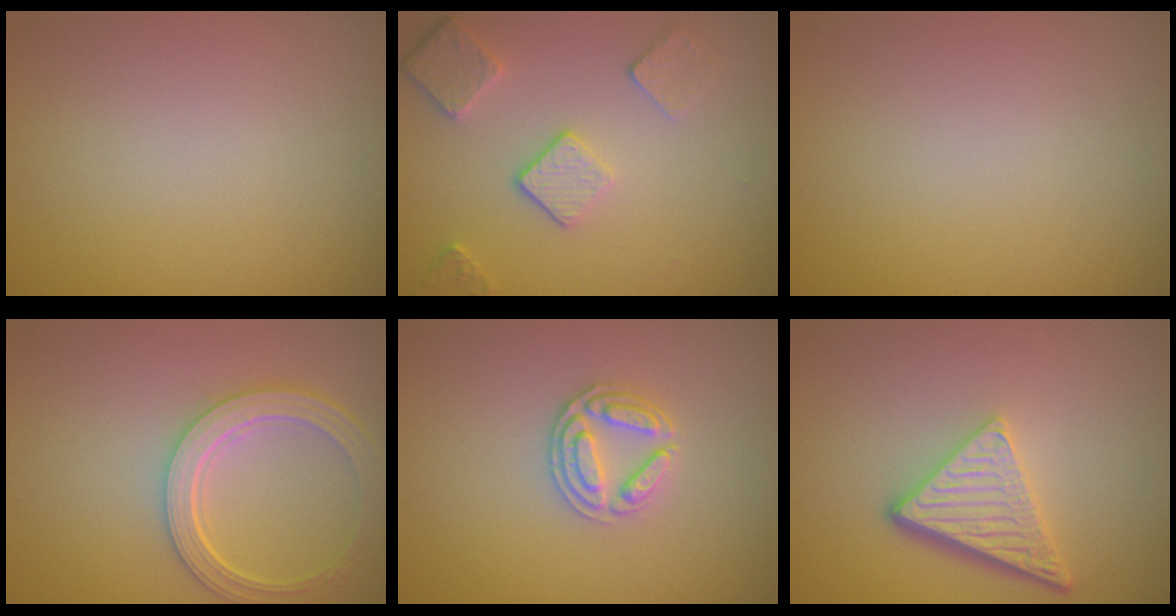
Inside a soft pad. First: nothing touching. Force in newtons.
{"total": 3.7, "press": 3.0, "slide": 2.3}
{"total": 0.0}
{"total": 5.0, "press": 3.9, "slide": 3.1}
{"total": 2.7, "press": 2.7, "slide": 0.6}
{"total": 4.9, "press": 3.5, "slide": 3.5}